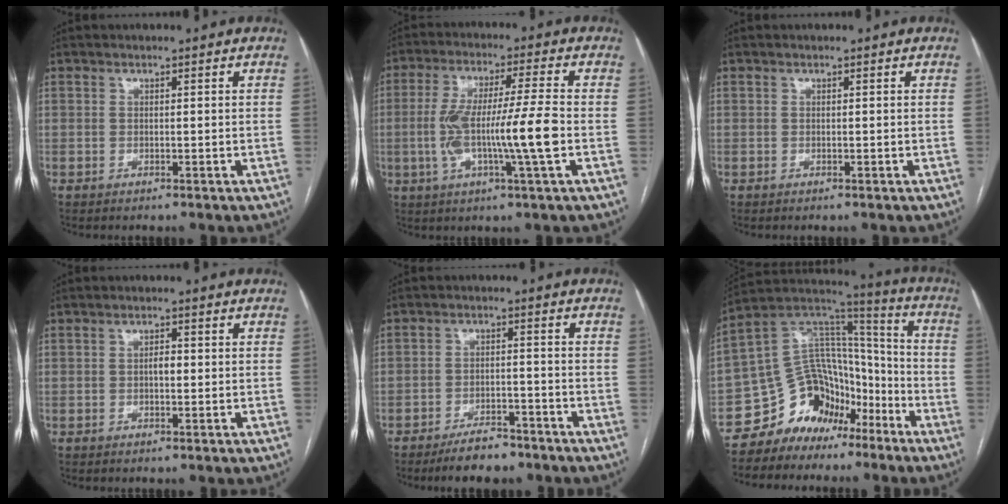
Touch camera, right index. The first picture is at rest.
{"total": 12.0, "force": [-1.9, -0.1, 11.8], "torque": [-0.229, 0.004, -0.037]}
{"total": 0.0}
{"total": 1.7, "force": [0.0, 0.7, 1.5], "torque": [-0.026, 0.004, -0.001]}
{"total": 6.4, "force": [-5.2, 2.1, 3.0], "torque": [-0.051, -0.002, -0.085]}
{"total": 13.6, "force": [-9.2, 9.2, 4.0], "torque": [-0.073, 0.086, -0.160]}